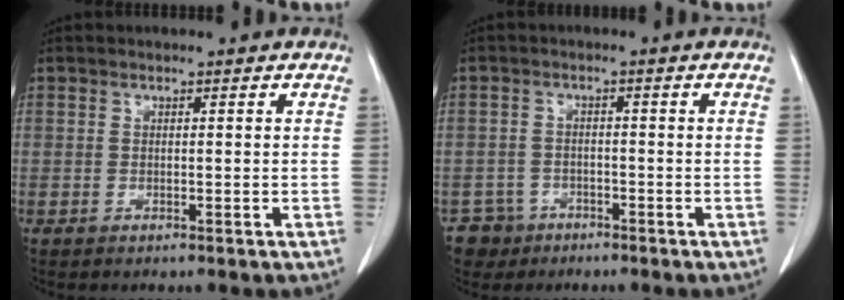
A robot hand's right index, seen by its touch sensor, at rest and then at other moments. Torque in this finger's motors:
{"motor_torque": [-1.20, 0.09, -0.93, -0.18]}